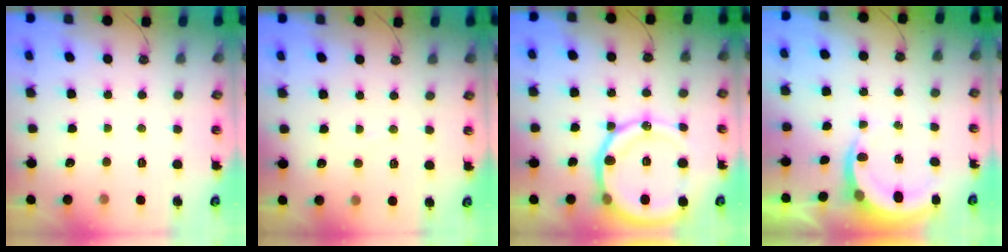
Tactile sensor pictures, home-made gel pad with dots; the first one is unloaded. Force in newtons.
{"total": 2.8, "press": 2.8, "slide": 0.2}
{"total": 19.4, "press": 19.0, "slide": 3.6}
{"total": 4.6, "press": 4.6, "slide": 0.3}